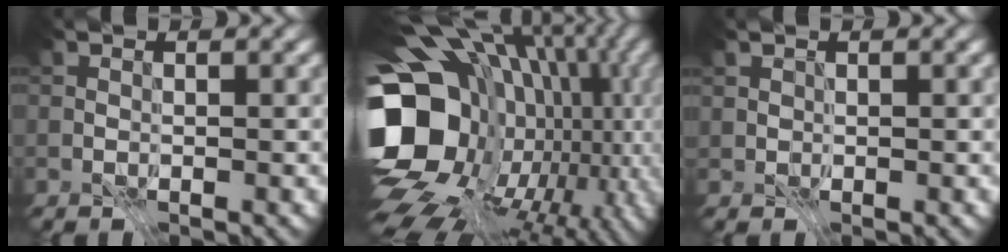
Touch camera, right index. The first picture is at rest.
{"total": 20.3, "force": [-3.1, 14.6, 13.8], "torque": [-0.263, -0.002, -0.032]}
{"total": 0.5, "force": [0.3, 0.4, 0.1], "torque": [-0.004, 0.000, 0.007]}